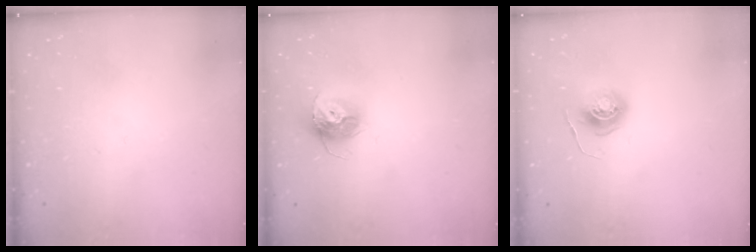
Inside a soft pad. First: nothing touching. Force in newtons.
{"total": 11.3, "press": 11.3, "slide": 1.0}
{"total": 5.5, "press": 5.5, "slide": 0.3}